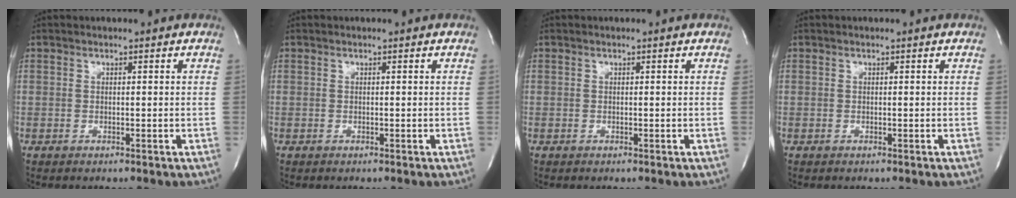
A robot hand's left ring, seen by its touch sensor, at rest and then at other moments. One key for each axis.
{"total": 0.0}
{"total": 0.0}
{"total": 0.0}